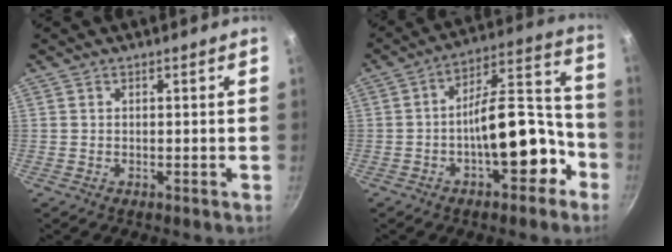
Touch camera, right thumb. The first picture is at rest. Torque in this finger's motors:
{"motor_torque": [2.62, 2.39, 2.13, -0.64, 0.70]}